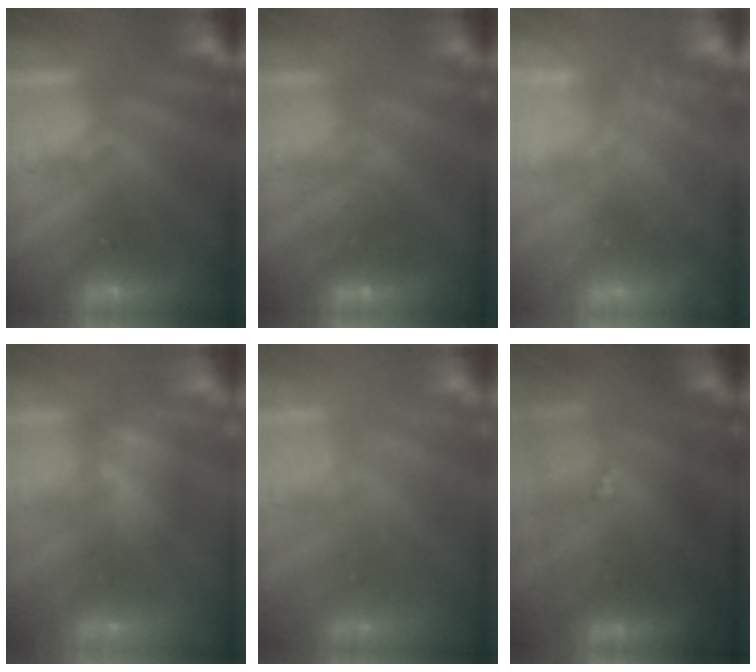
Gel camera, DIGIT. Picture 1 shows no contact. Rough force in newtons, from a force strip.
{"total": 2.3}
{"total": 2.5}
{"total": 7.8}
{"total": 2.9}
{"total": 7.8}